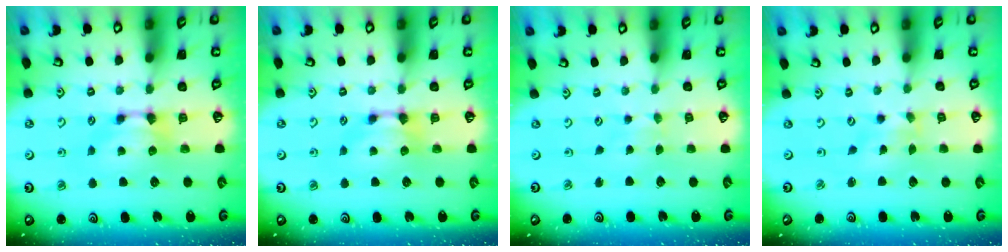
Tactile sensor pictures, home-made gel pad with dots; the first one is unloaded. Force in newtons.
{"total": 0.0}
{"total": 2.1, "press": 2.1, "slide": 0.1}
{"total": 2.8, "press": 2.6, "slide": 1.0}